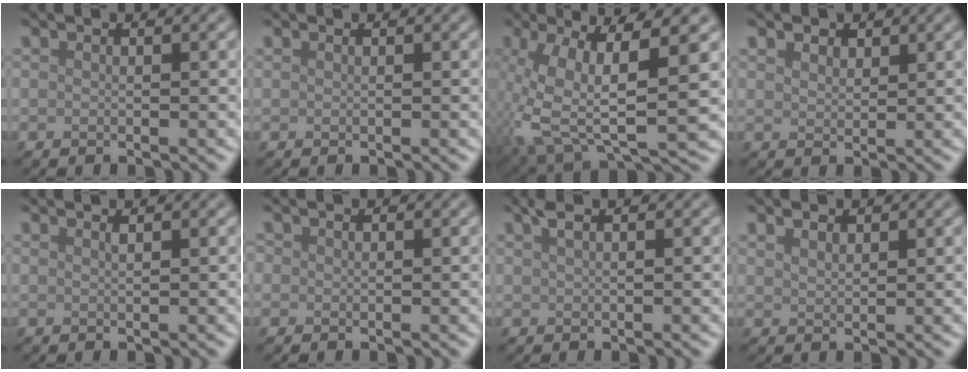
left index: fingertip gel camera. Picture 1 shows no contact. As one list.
[{"total": 0.0}, {"total": 10.0, "force": [0.2, 3.6, 9.3], "torque": [-0.192, -0.012, 0.005]}, {"total": 1.8, "force": [1.4, 0.9, 0.6], "torque": [-0.013, -0.001, 0.023]}, {"total": 0.5, "force": [0.4, 0.1, 0.4], "torque": [-0.004, 0.000, 0.007]}, {"total": 0.6, "force": [0.1, 0.5, 0.2], "torque": [0.000, -0.002, 0.000]}, {"total": 1.3, "force": [0.8, 0.3, 1.0], "torque": [-0.020, 0.008, 0.013]}, {"total": 1.2, "force": [1.0, 0.6, 0.5], "torque": [-0.012, 0.001, 0.022]}]